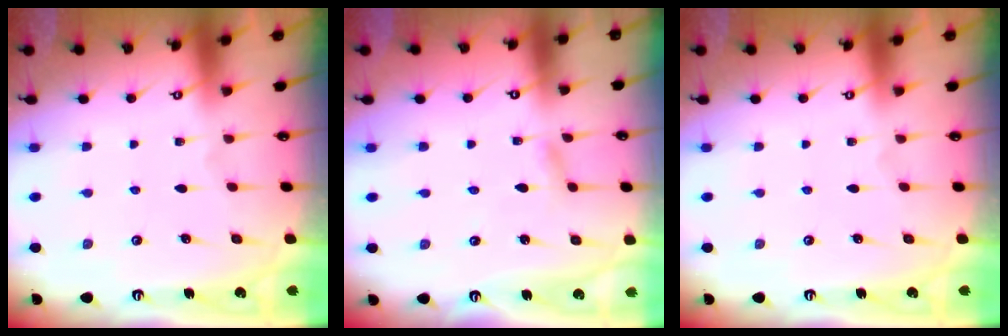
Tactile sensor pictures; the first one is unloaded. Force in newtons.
{"total": 1.8, "press": 1.7, "slide": 0.2}
{"total": 0.0}